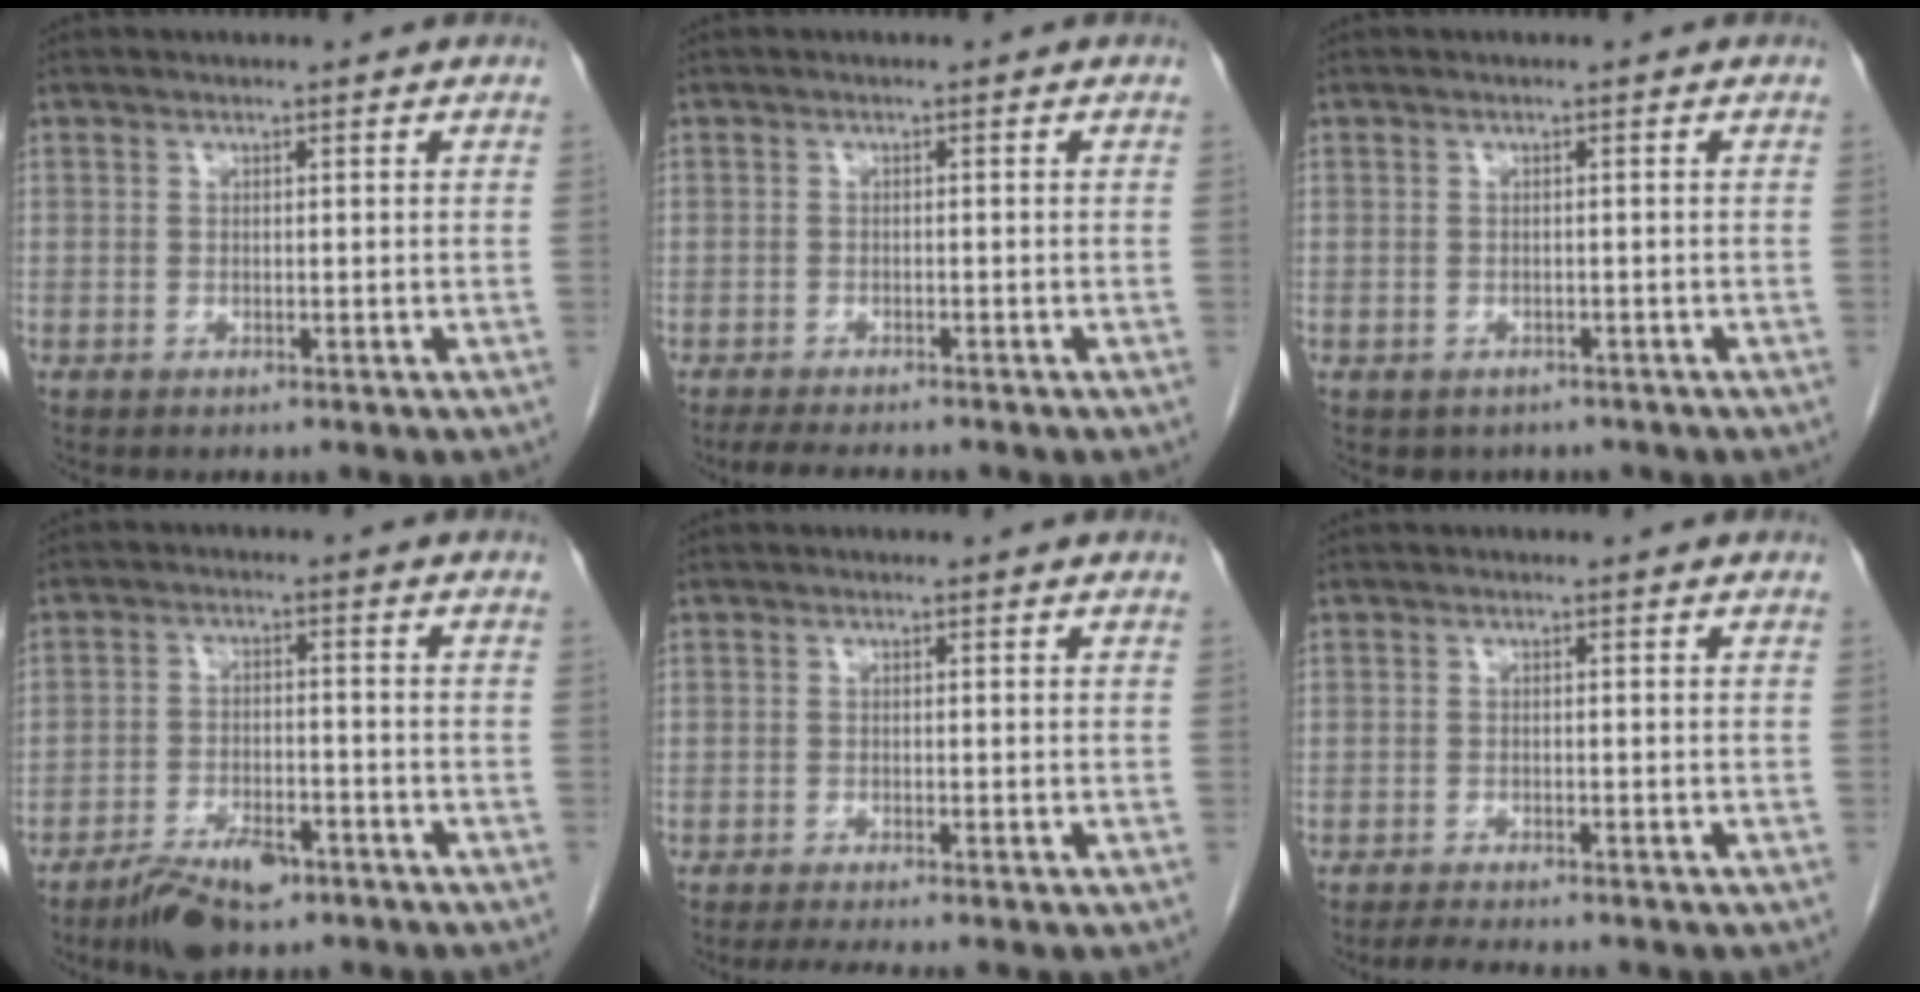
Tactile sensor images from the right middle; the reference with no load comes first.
{"total": 4.4, "force": [-3.9, 0.5, 1.9], "torque": [-0.034, -0.015, -0.061]}
{"total": 2.6, "force": [-1.8, 1.7, 0.5], "torque": [-0.009, 0.002, -0.021]}
{"total": 6.9, "force": [-4.9, 2.4, 4.2], "torque": [-0.079, -0.004, -0.081]}
{"total": 2.4, "force": [-1.9, -0.5, 1.4], "torque": [-0.031, -0.010, -0.037]}
{"total": 2.5, "force": [-2.3, -0.2, 1.0], "torque": [-0.027, -0.012, -0.038]}